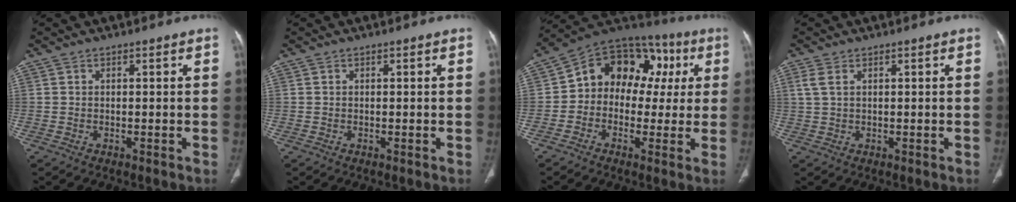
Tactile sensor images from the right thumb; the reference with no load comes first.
{"total": 0.0}
{"total": 16.1, "force": [2.0, 12.4, 10.0], "torque": [-0.090, 0.053, 0.020]}
{"total": 2.5, "force": [1.0, 1.4, 1.8], "torque": [-0.053, 0.009, 0.026]}